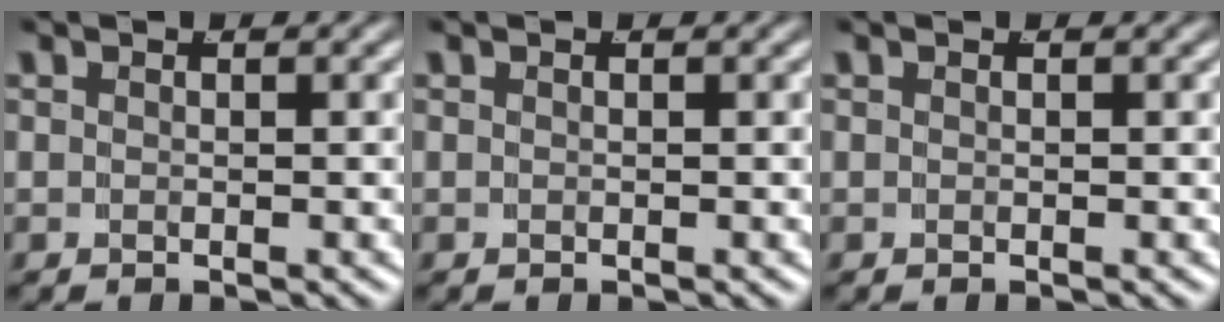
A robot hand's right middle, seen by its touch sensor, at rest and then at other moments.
{"total": 0.0}
{"total": 0.0}